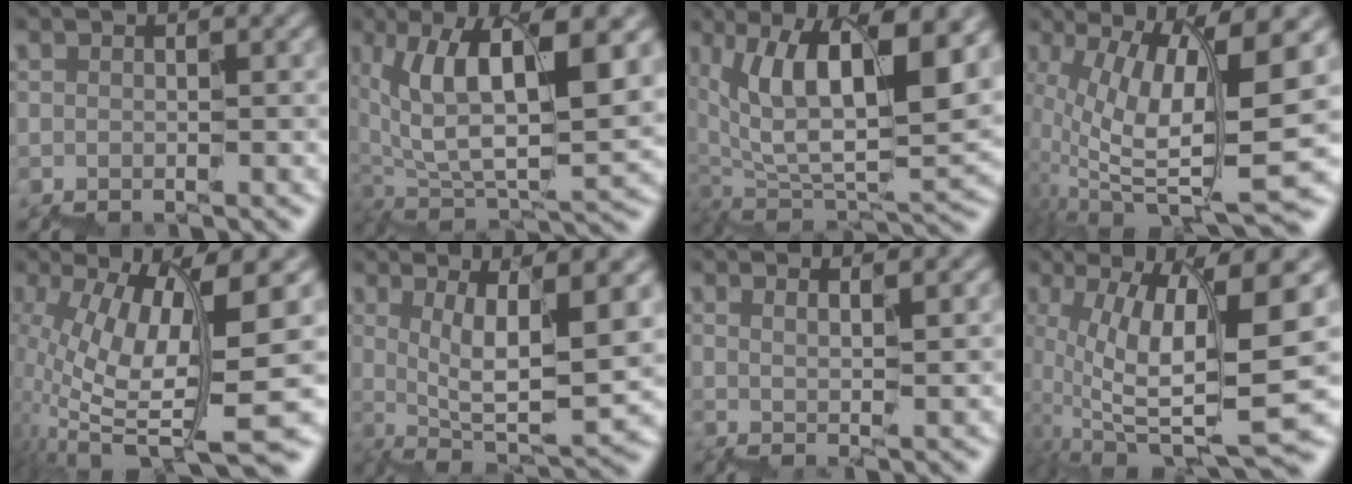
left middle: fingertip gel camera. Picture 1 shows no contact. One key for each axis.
{"total": 10.1, "fx": 3.8, "fy": 3.8, "fz": 8.6, "tx": -0.147, "ty": 0.010, "tz": 0.073}
{"total": 11.8, "fx": 4.5, "fy": 4.8, "fz": 9.7, "tx": -0.152, "ty": 0.005, "tz": 0.082}
{"total": 10.8, "fx": 0.5, "fy": 2.8, "fz": 10.4, "tx": -0.206, "ty": 0.011, "tz": 0.023}
{"total": 11.1, "fx": 0.6, "fy": 2.3, "fz": 10.9, "tx": -0.210, "ty": -0.001, "tz": 0.039}
{"total": 7.8, "fx": 1.8, "fy": 2.3, "fz": 7.2, "tx": -0.120, "ty": 0.008, "tz": 0.035}
{"total": 1.3, "fx": 1.0, "fy": 0.3, "fz": 0.7, "tx": -0.015, "ty": 0.001, "tz": 0.016}
{"total": 9.5, "fx": 0.5, "fy": 2.2, "fz": 9.2, "tx": -0.178, "ty": 0.012, "tz": 0.021}